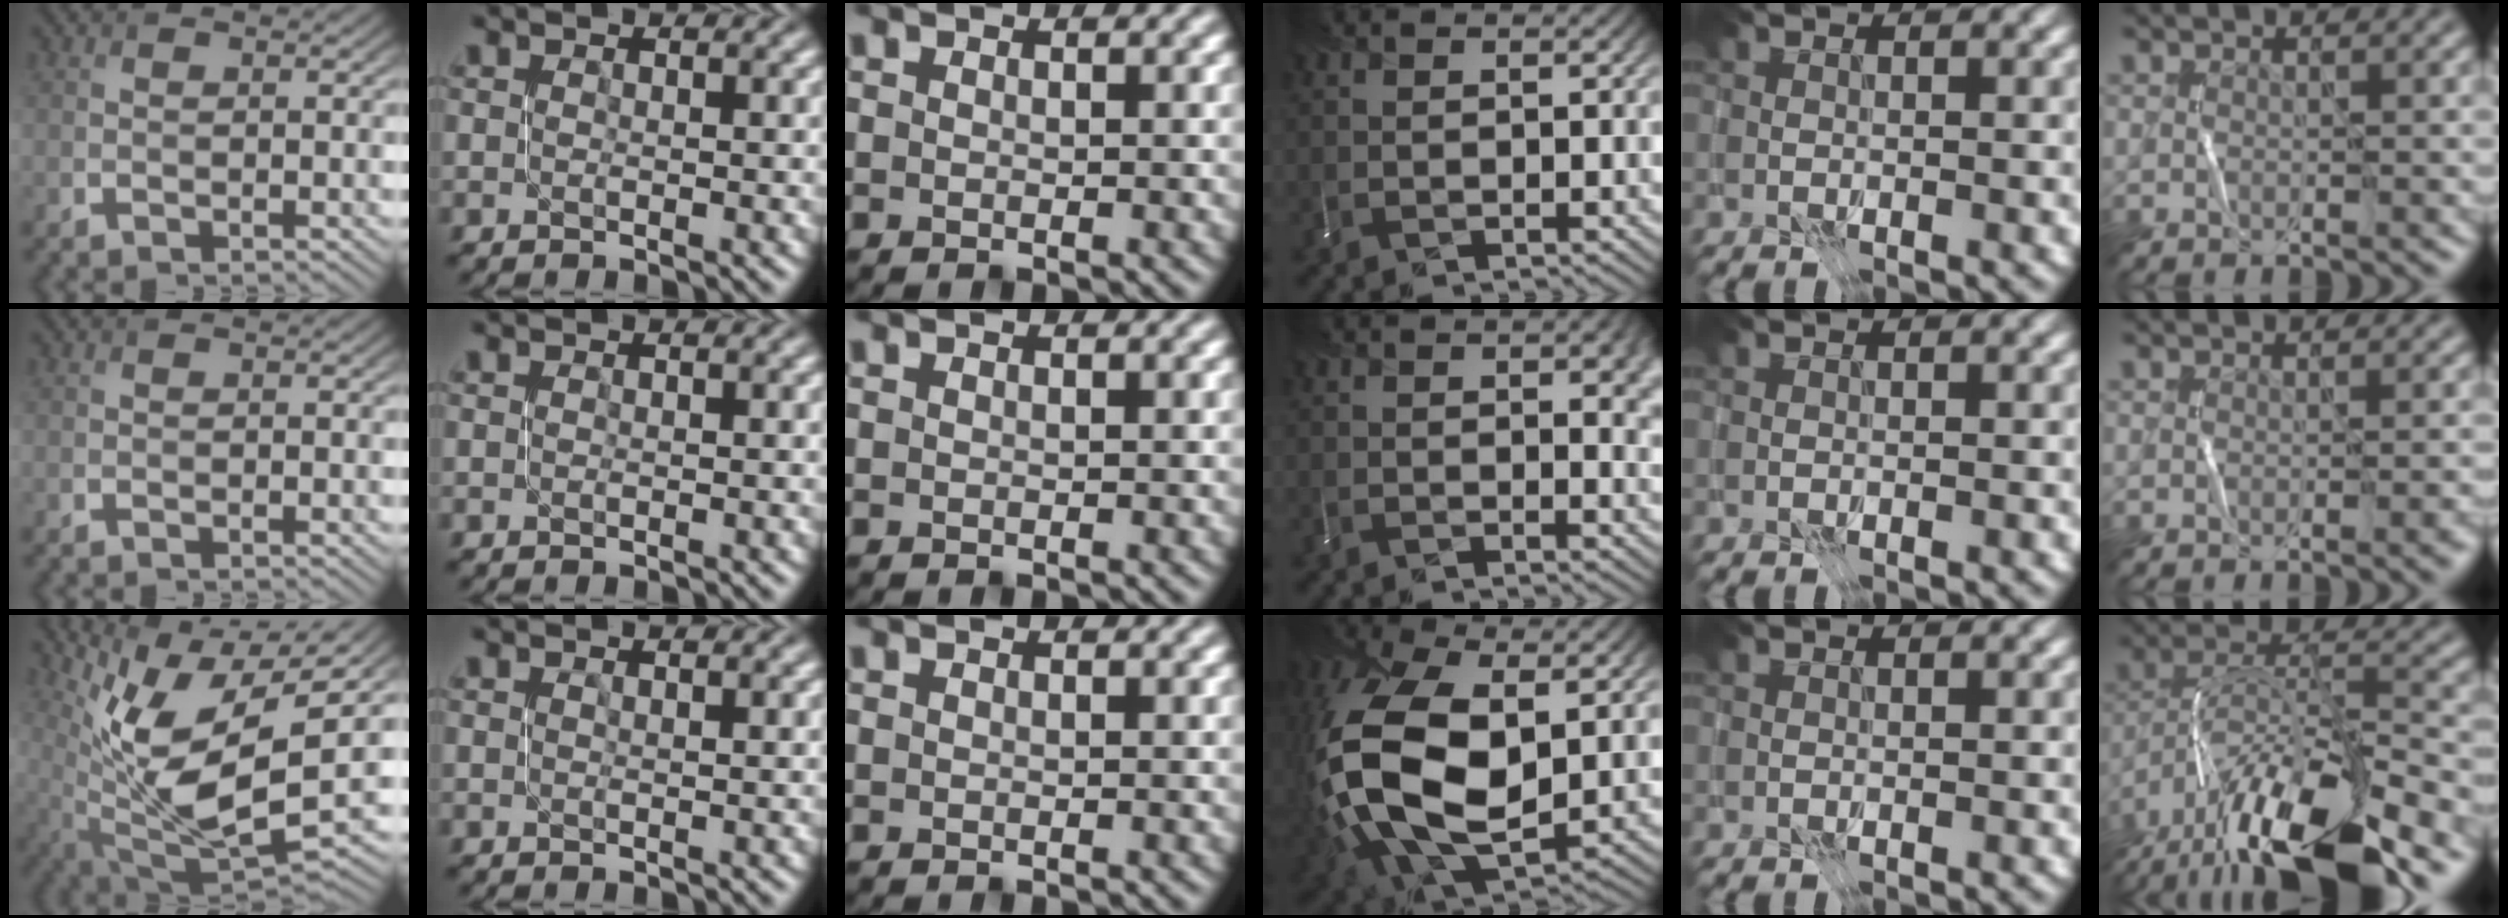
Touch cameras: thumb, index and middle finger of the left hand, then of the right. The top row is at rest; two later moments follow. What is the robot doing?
{"motion": "open", "object": "stapler"}